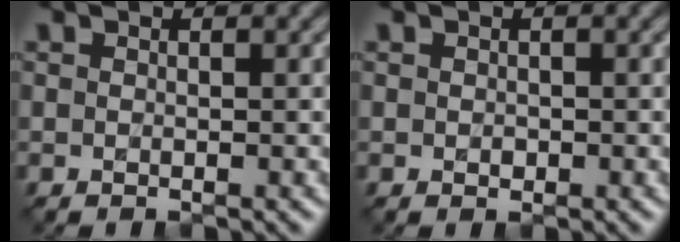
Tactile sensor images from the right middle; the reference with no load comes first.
{"total": 0.7, "force": [-0.2, 0.5, 0.3], "torque": [-0.005, -0.002, -0.001]}